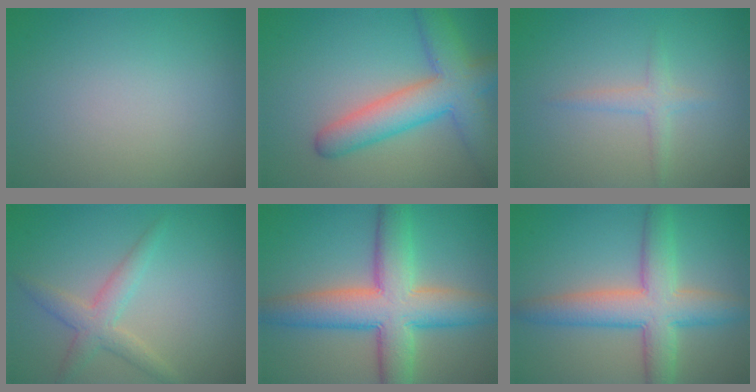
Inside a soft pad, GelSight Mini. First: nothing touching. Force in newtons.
{"total": 6.9, "press": 6.9, "slide": 0.2}
{"total": 1.5, "press": 1.5, "slide": 0.1}
{"total": 2.7, "press": 2.7, "slide": 0.0}
{"total": 9.3, "press": 9.3, "slide": 0.4}
{"total": 6.7, "press": 6.7, "slide": 0.2}